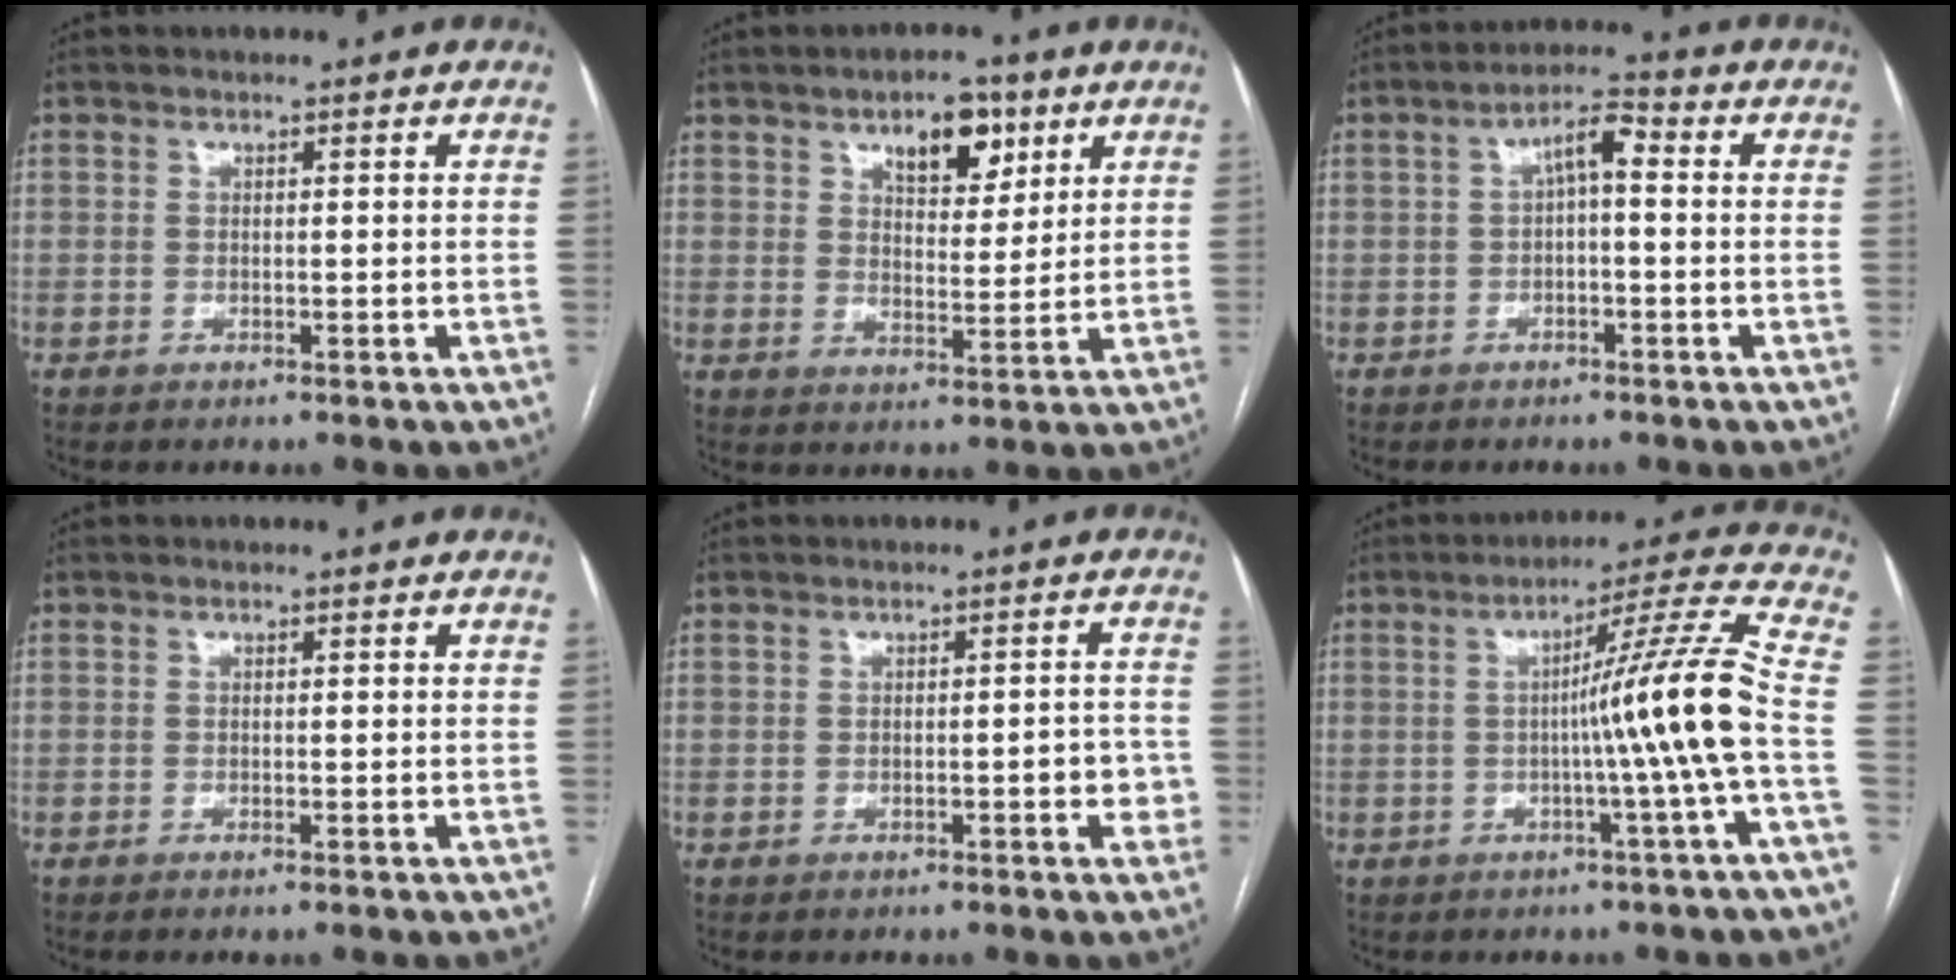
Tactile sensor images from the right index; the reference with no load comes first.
{"total": 7.7, "force": [4.4, 3.5, 5.2], "torque": [-0.077, 0.005, 0.069]}
{"total": 4.7, "force": [0.4, 1.4, 4.4], "torque": [-0.076, 0.023, 0.005]}
{"total": 0.6, "force": [-0.4, -0.1, 0.4], "torque": [-0.010, 0.000, -0.007]}
{"total": 3.3, "force": [-1.0, 1.0, 3.0], "torque": [-0.031, 0.006, -0.012]}
{"total": 11.6, "force": [-1.9, -2.9, 11.1], "torque": [-0.162, 0.006, -0.028]}